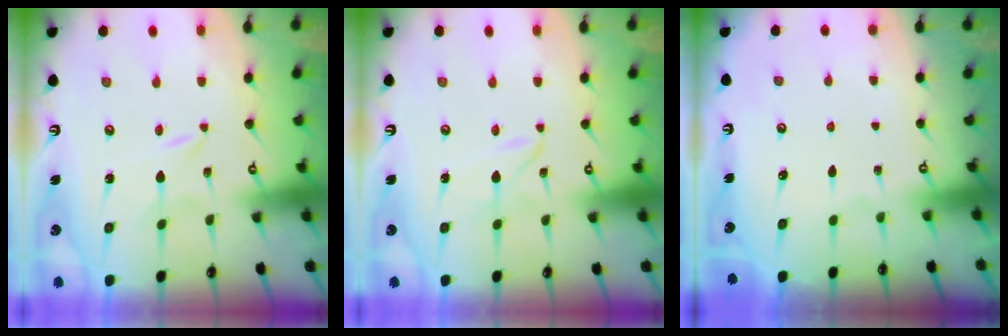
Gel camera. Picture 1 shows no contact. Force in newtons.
{"total": 1.9, "press": 1.9, "slide": 0.2}
{"total": 0.0}